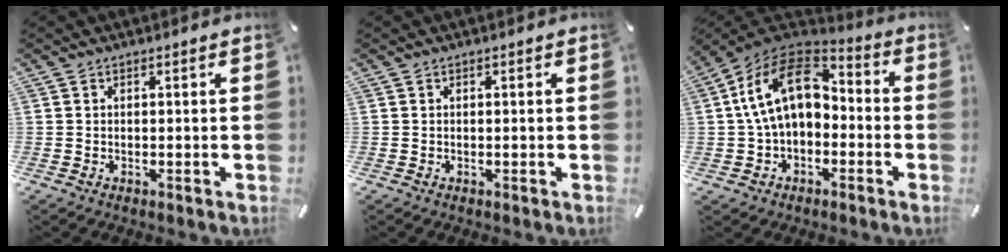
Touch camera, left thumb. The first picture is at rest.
{"total": 0.0}
{"total": 16.3, "force": [1.9, 11.3, 11.6], "torque": [-0.229, 0.012, 0.033]}